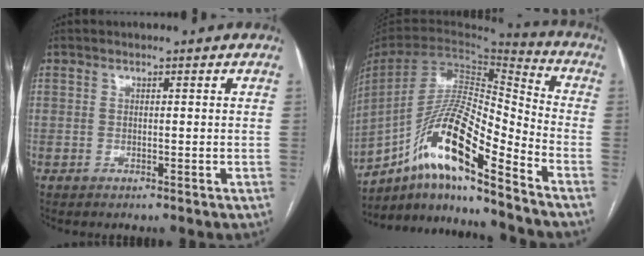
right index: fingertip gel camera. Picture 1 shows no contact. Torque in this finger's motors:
{"motor_torque": [1.07, -1.07, 0.31, 0.08]}